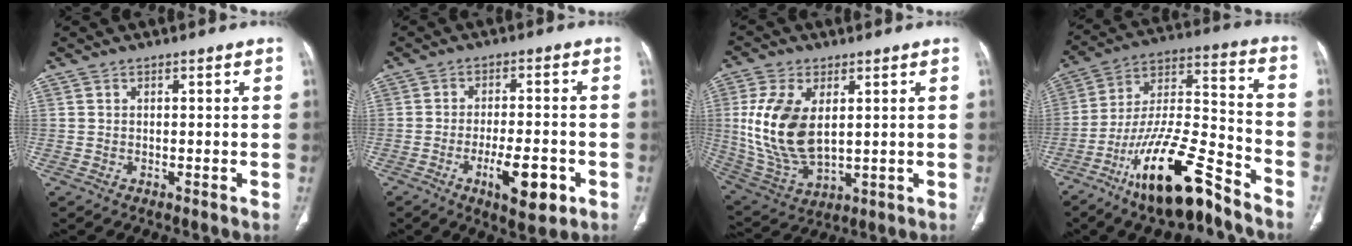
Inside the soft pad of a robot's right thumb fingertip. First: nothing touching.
{"total": 9.5, "force": [-3.8, 3.3, 8.1], "torque": [-0.124, 0.009, -0.053]}
{"total": 15.3, "force": [2.6, 8.8, 12.3], "torque": [-0.246, -0.016, 0.066]}
{"total": 20.0, "force": [-13.2, 5.8, 13.9], "torque": [-0.254, 0.083, -0.234]}